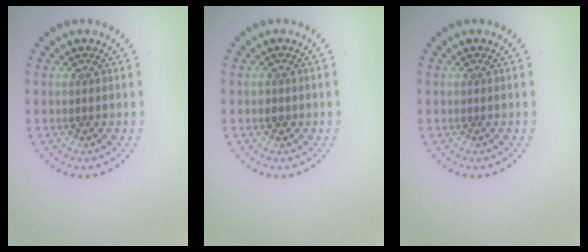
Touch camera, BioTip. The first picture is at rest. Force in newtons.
{"total": 0.8, "press": 0.7, "slide": 0.3}
{"total": 0.0}